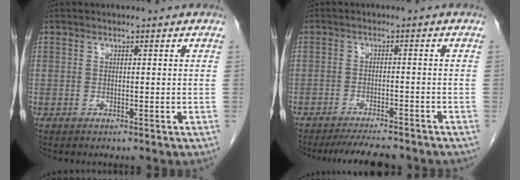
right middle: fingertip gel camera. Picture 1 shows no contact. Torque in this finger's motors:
{"motor_torque": [0.11, -0.09, 0.05, 0.01]}